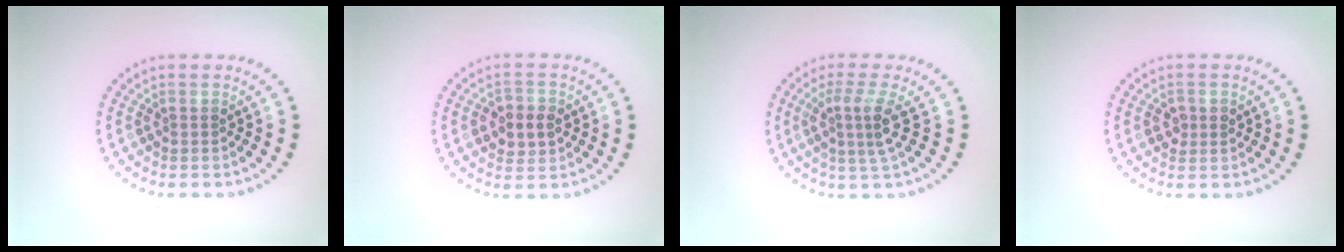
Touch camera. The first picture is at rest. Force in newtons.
{"total": 2.9, "press": 2.8, "slide": 0.5}
{"total": 3.1, "press": 2.2, "slide": 2.2}
{"total": 1.5, "press": 1.5, "slide": 0.2}